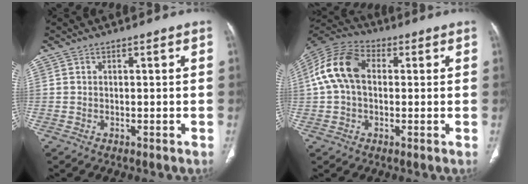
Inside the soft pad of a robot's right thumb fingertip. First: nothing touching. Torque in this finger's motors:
{"motor_torque": [-0.29, 0.68, 1.00, -0.30, 0.40]}